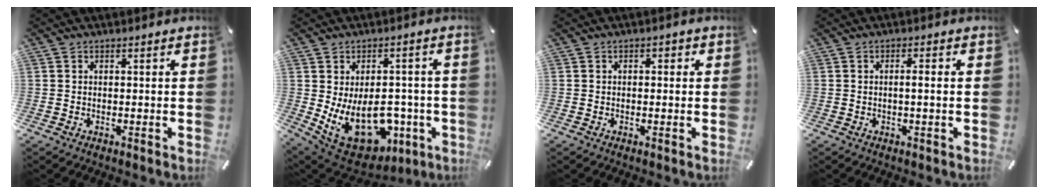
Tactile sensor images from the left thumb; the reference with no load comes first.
{"total": 17.3, "force": [-2.0, 12.6, 11.6], "torque": [-0.178, -0.024, -0.009]}
{"total": 1.0, "force": [-0.1, 0.6, 0.8], "torque": [-0.014, 0.005, -0.004]}
{"total": 2.3, "force": [-0.2, 0.1, 2.3], "torque": [-0.042, -0.001, -0.005]}